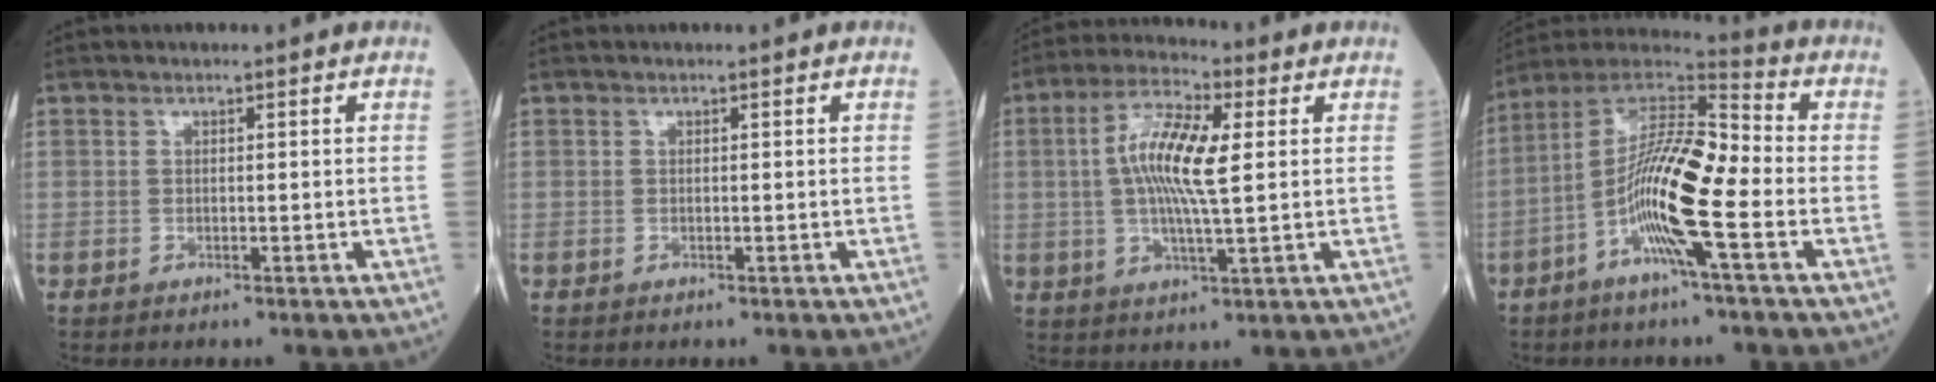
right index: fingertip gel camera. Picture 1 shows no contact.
{"total": 0.0}
{"total": 10.6, "force": [1.4, 1.8, 10.3], "torque": [-0.204, 0.006, 0.022]}
{"total": 14.0, "force": [-4.1, 1.2, 13.4], "torque": [-0.256, 0.009, -0.085]}